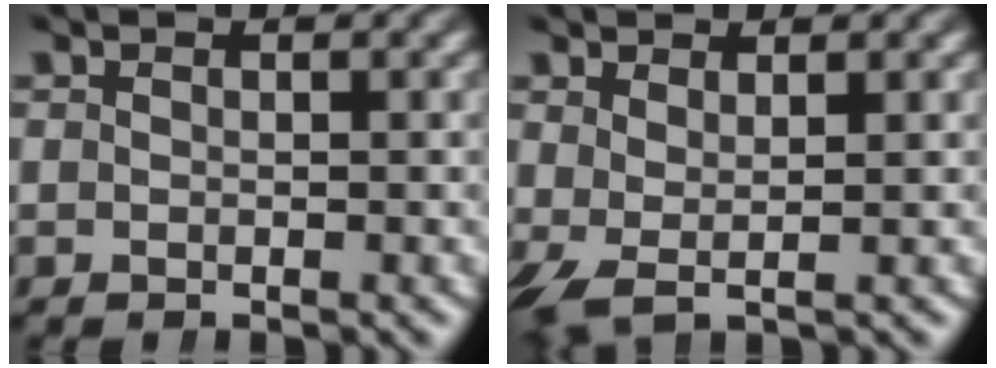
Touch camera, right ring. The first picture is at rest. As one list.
[{"total": 1.3, "force": [0.3, 0.1, 1.3], "torque": [-0.035, -0.013, 0.018]}]